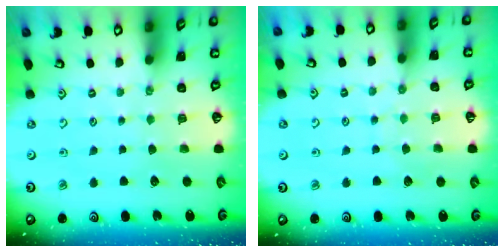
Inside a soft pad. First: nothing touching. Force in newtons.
{"total": 5.9, "press": 5.9, "slide": 0.6}